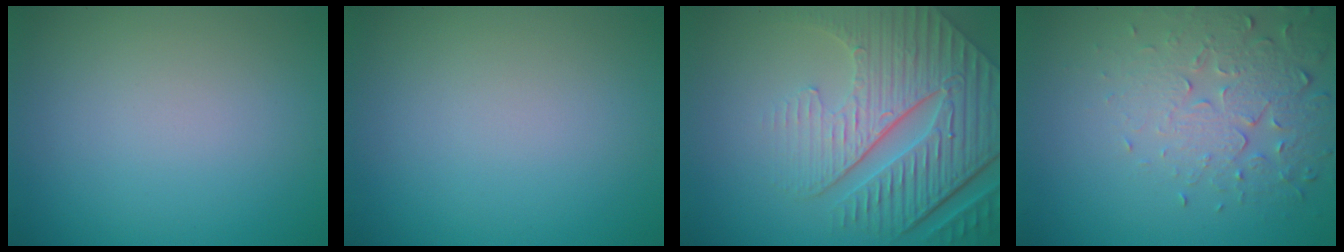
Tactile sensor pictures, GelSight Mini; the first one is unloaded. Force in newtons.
{"total": 0.0}
{"total": 9.1, "press": 6.2, "slide": 6.6}
{"total": 5.0, "press": 3.6, "slide": 3.4}